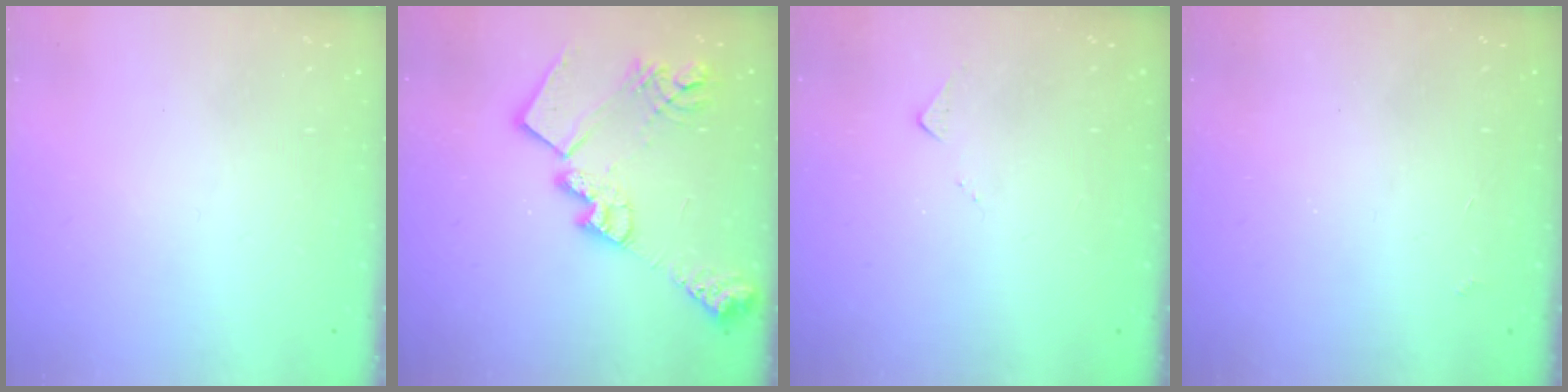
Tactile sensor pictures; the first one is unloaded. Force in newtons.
{"total": 22.2, "press": 22.1, "slide": 1.7}
{"total": 5.4, "press": 5.3, "slide": 0.7}
{"total": 2.7, "press": 2.7, "slide": 0.5}